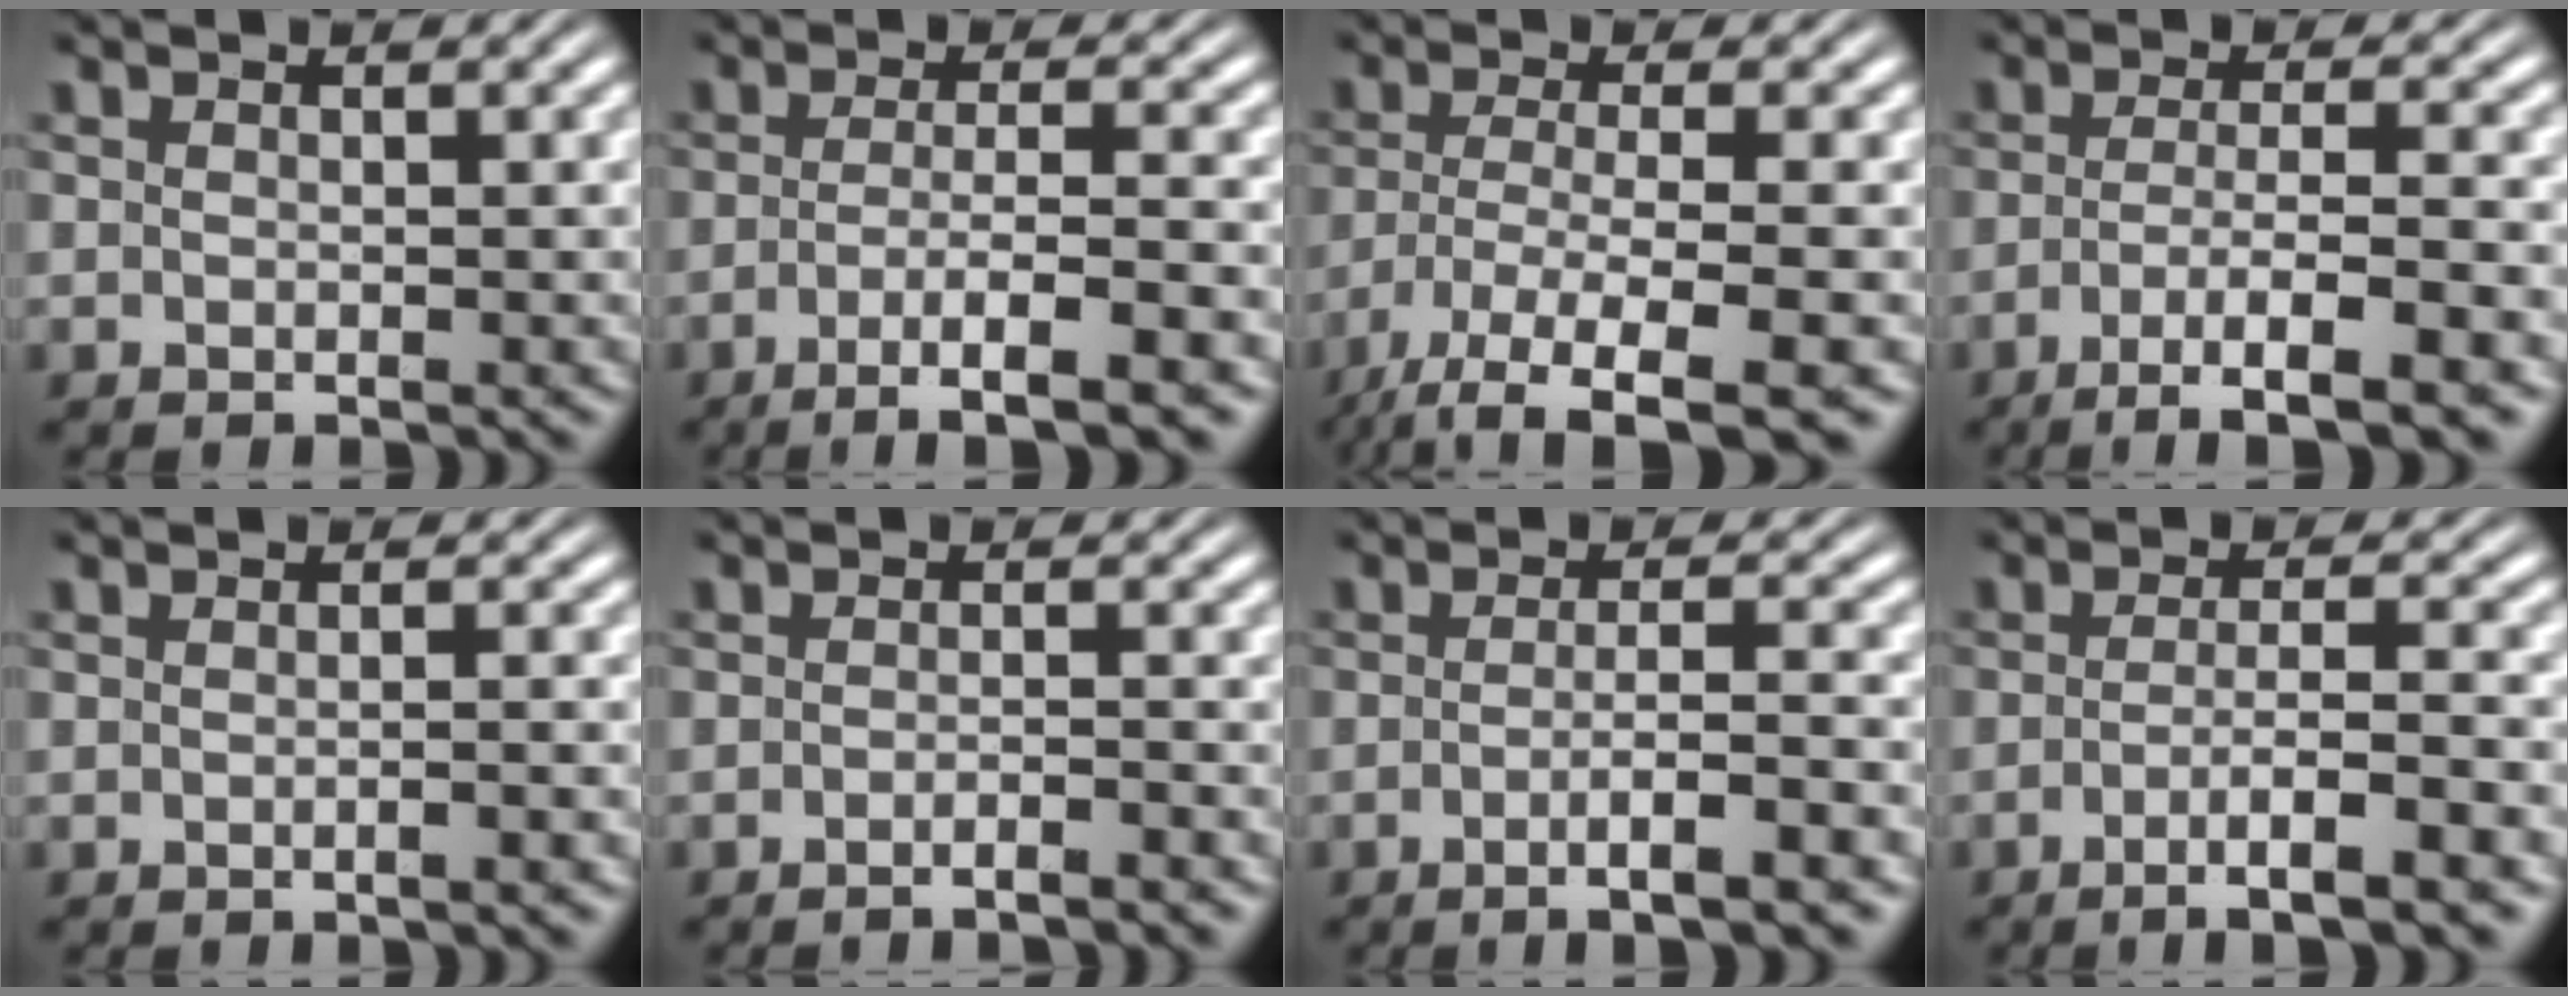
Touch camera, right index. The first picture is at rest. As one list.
[{"total": 7.0, "force": [-5.1, 1.0, 4.8], "torque": [-0.073, -0.026, -0.065]}, {"total": 9.9, "force": [-7.5, 3.1, 5.6], "torque": [-0.108, -0.051, -0.089]}, {"total": 8.2, "force": [-6.1, 1.6, 5.2], "torque": [-0.079, -0.030, -0.076]}, {"total": 0.8, "force": [-0.6, -0.2, 0.4], "torque": [-0.006, 0.004, -0.014]}, {"total": 2.2, "force": [-2.1, -0.2, 0.7], "torque": [-0.009, 0.002, -0.041]}, {"total": 4.2, "force": [-2.6, -0.1, 3.4], "torque": [-0.055, -0.010, -0.039]}, {"total": 5.6, "force": [-3.7, 0.4, 4.1], "torque": [-0.063, -0.015, -0.051]}]